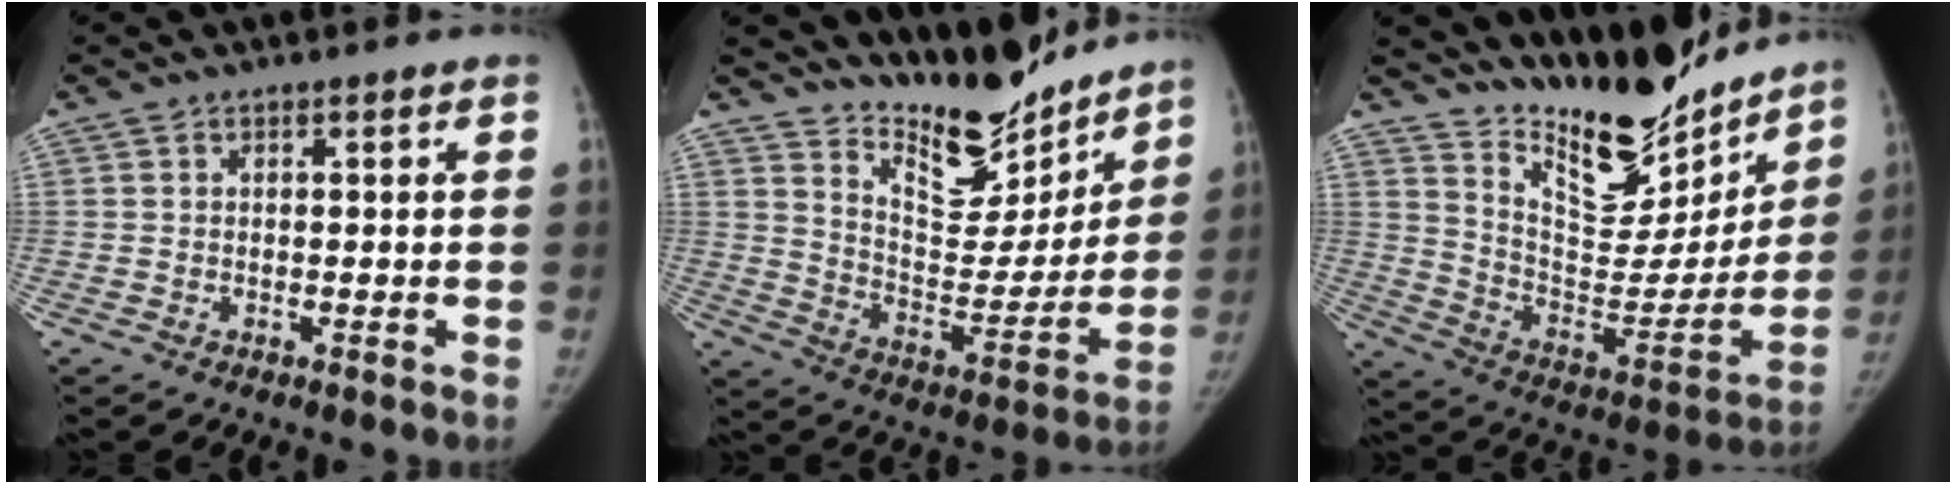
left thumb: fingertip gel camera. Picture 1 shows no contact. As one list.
[{"total": 17.8, "force": [15.5, 5.9, 6.5], "torque": [-0.042, -0.125, 0.252]}, {"total": 22.6, "force": [19.0, 7.5, 9.7], "torque": [-0.103, -0.132, 0.305]}]